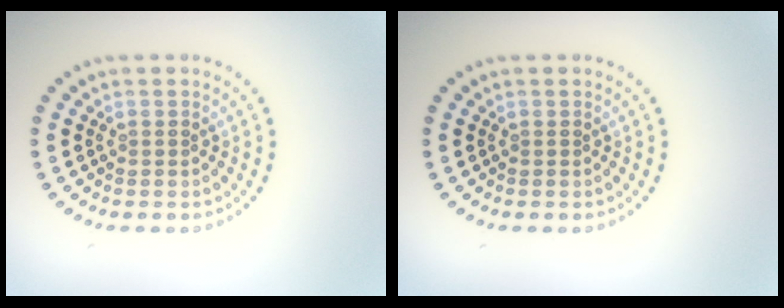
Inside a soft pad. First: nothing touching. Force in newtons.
{"total": 0.0}